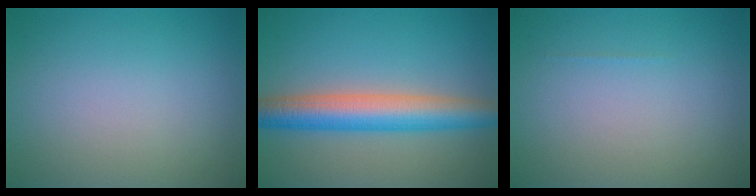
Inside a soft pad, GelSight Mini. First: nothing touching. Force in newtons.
{"total": 6.4, "press": 6.4, "slide": 0.2}
{"total": 0.0}